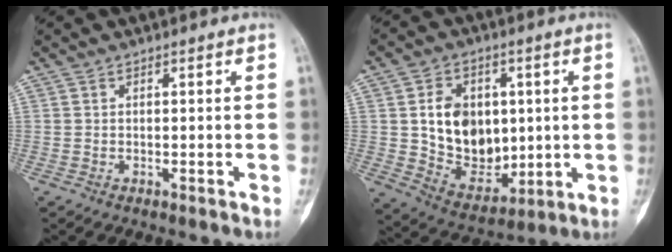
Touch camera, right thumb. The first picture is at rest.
{"total": 14.7, "force": [1.7, 11.0, 9.6], "torque": [-0.105, -0.017, 0.047]}